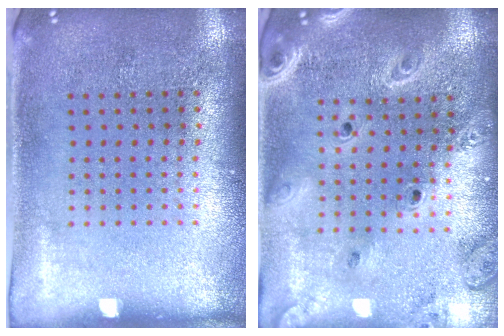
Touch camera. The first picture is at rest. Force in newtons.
{"total": 2.6, "press": 2.3, "slide": 1.2}